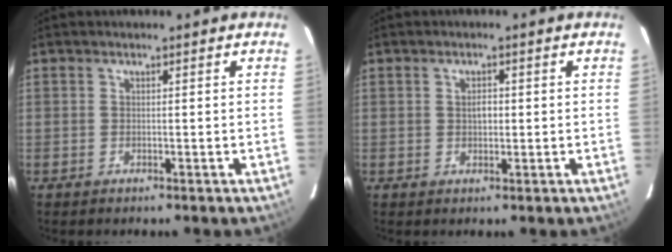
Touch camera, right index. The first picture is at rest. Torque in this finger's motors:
{"motor_torque": [0.21, 0.00, 0.24, 0.04]}